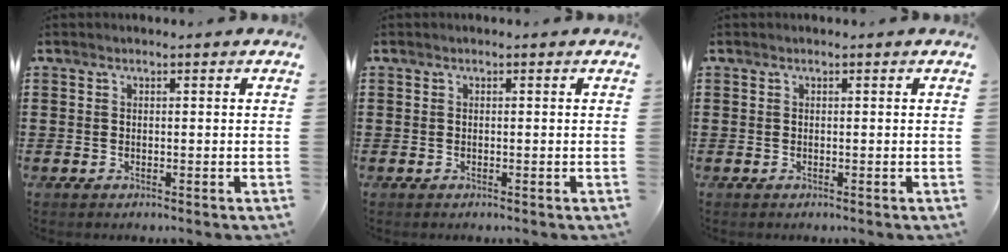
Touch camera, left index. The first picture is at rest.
{"total": 0.0}
{"total": 0.0}